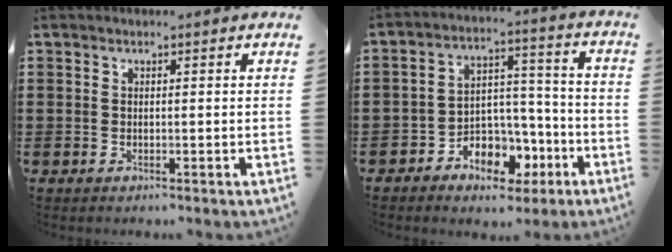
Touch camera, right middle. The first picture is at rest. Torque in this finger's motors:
{"motor_torque": [2.14, 0.00, 0.72, 0.10]}